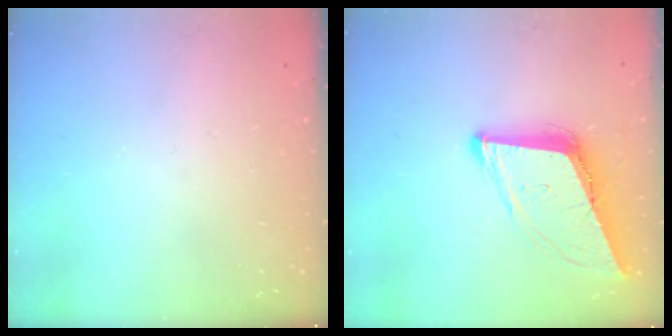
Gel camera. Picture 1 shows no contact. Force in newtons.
{"total": 10.9, "press": 10.3, "slide": 3.6}